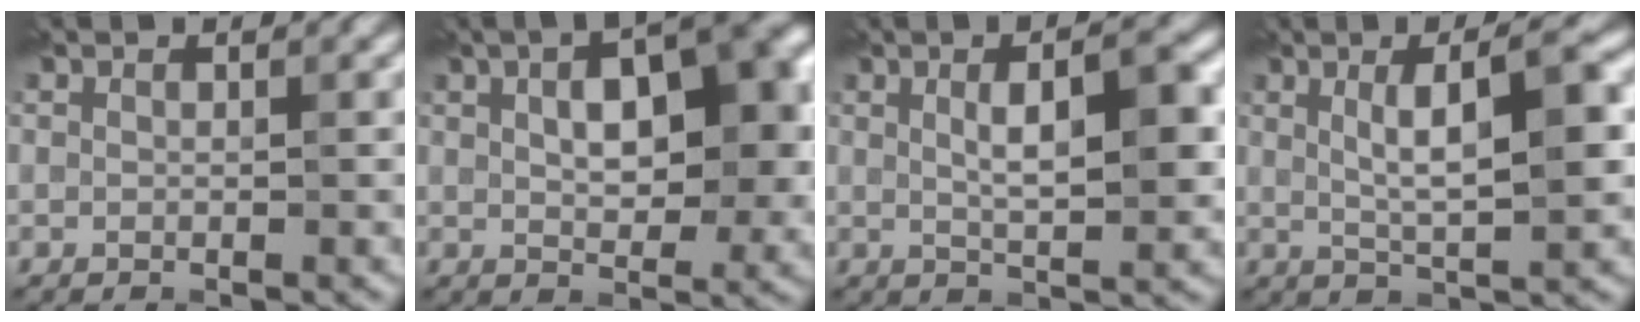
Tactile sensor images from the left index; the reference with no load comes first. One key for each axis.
{"total": 9.2, "fx": 1.9, "fy": 4.3, "fz": 7.9, "tx": -0.106, "ty": 0.012, "tz": 0.026}
{"total": 5.7, "fx": 1.2, "fy": 1.5, "fz": 5.4, "tx": -0.082, "ty": 0.006, "tz": 0.017}
{"total": 6.4, "fx": 1.3, "fy": 1.4, "fz": 6.1, "tx": -0.090, "ty": 0.010, "tz": 0.018}